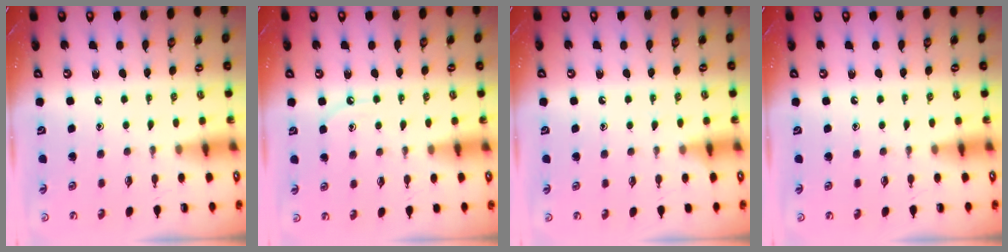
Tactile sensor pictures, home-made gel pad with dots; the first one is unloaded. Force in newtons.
{"total": 4.7, "press": 4.7, "slide": 0.4}
{"total": 4.2, "press": 4.1, "slide": 0.6}
{"total": 0.0}